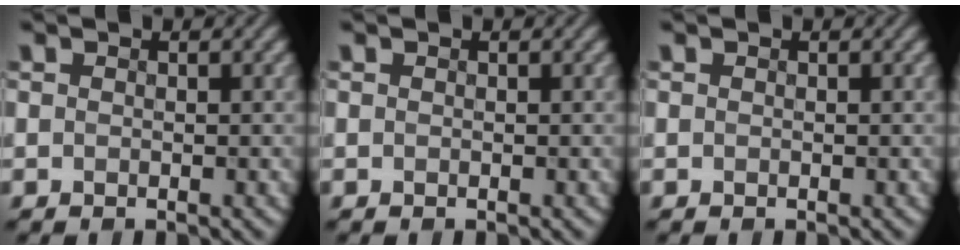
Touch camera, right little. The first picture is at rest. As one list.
[{"total": 0.0}, {"total": 0.0}]